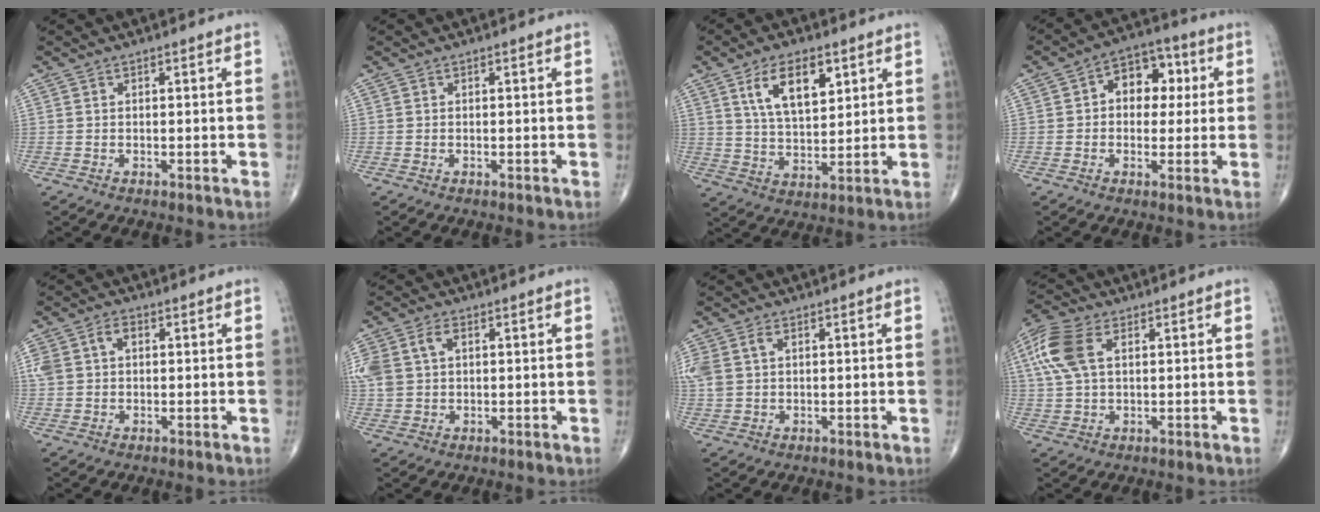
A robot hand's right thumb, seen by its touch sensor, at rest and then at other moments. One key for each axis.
{"total": 0.0}
{"total": 11.1, "fx": 5.0, "fy": 5.4, "fz": 8.3, "tx": -0.127, "ty": -0.022, "tz": 0.097}
{"total": 9.7, "fx": 1.7, "fy": 6.9, "fz": 6.6, "tx": -0.051, "ty": 0.021, "tz": 0.016}
{"total": 6.1, "fx": 1.4, "fy": 4.3, "fz": 4.1, "tx": -0.094, "ty": 0.024, "tz": 0.033}
{"total": 9.8, "fx": 2.5, "fy": 6.9, "fz": 6.5, "tx": -0.177, "ty": 0.017, "tz": 0.055}
{"total": 6.5, "fx": 1.8, "fy": 4.4, "fz": 4.5, "tx": -0.127, "ty": 0.018, "tz": 0.044}
{"total": 11.0, "fx": 3.4, "fy": 6.1, "fz": 8.5, "tx": -0.207, "ty": 0.016, "tz": 0.068}